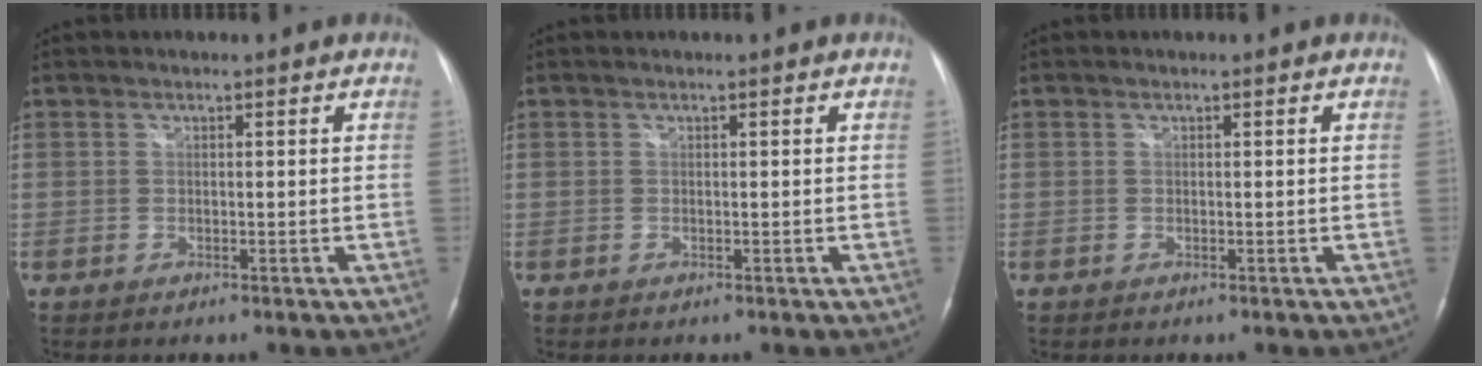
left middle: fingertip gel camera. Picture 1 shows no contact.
{"total": 0.0}
{"total": 0.0}